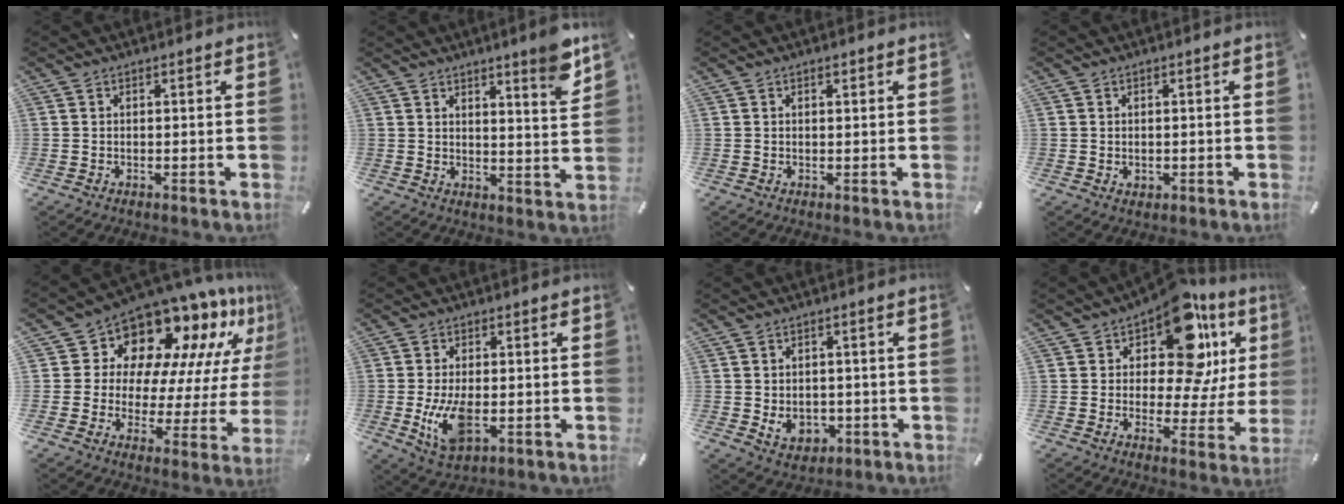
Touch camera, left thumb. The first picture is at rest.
{"total": 7.2, "force": [5.9, 0.6, 4.2], "torque": [-0.056, -0.046, 0.096]}
{"total": 0.7, "force": [0.4, 0.4, 0.5], "torque": [-0.009, 0.002, 0.006]}
{"total": 0.9, "force": [0.1, 0.9, 0.2], "torque": [-0.005, 0.005, 0.000]}
{"total": 13.3, "force": [11.4, 6.3, 3.0], "torque": [-0.057, -0.125, 0.190]}
{"total": 9.4, "force": [-1.3, 5.3, 7.6], "torque": [-0.163, -0.011, -0.021]}
{"total": 5.5, "force": [-0.9, 4.7, 2.7], "torque": [-0.037, -0.004, -0.017]}
{"total": 17.0, "force": [9.7, 8.3, 11.2], "torque": [-0.164, -0.077, 0.161]}